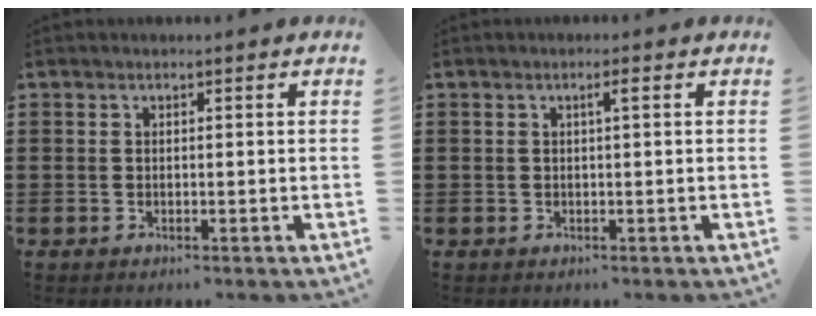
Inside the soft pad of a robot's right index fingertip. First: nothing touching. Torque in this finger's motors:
{"motor_torque": [0.46, -0.29, 0.04, 0.03]}